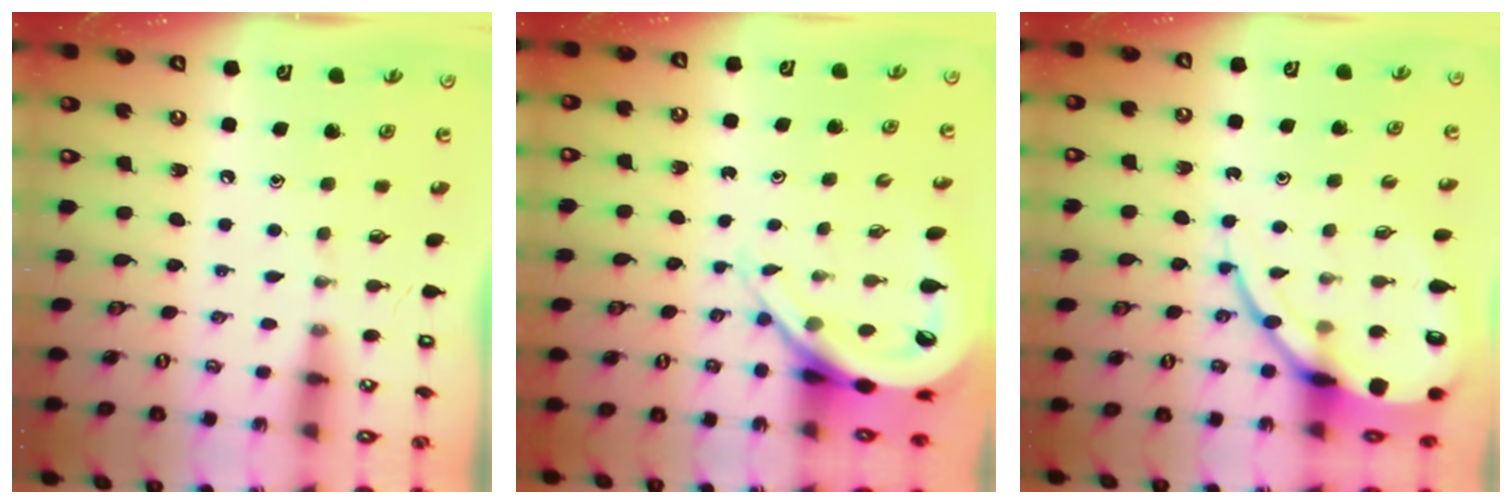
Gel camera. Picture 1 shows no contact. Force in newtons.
{"total": 9.0, "press": 8.9, "slide": 1.0}
{"total": 13.4, "press": 13.3, "slide": 1.4}